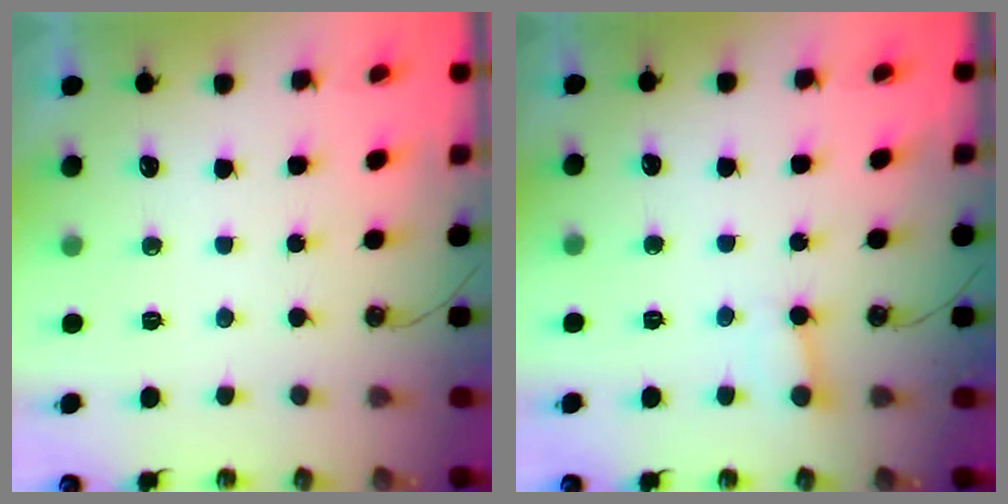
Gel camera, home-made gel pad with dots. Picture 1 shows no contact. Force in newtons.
{"total": 2.5, "press": 2.4, "slide": 0.4}